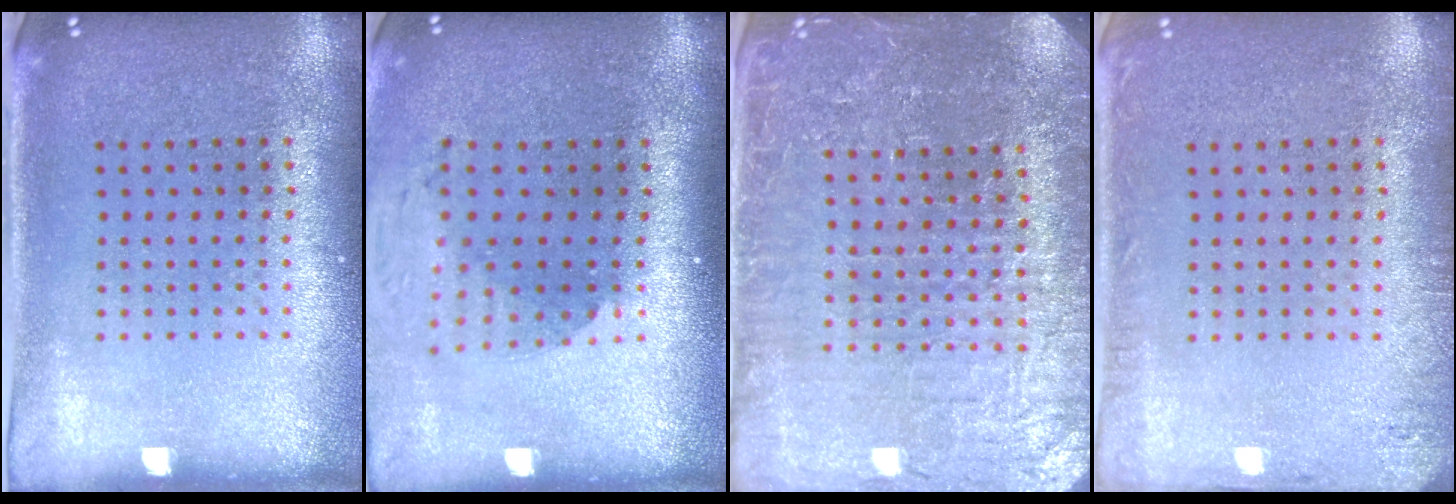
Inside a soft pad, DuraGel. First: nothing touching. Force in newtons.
{"total": 1.8, "press": 1.4, "slide": 1.2}
{"total": 4.7, "press": 4.4, "slide": 1.6}
{"total": 1.7, "press": 1.7, "slide": 0.2}